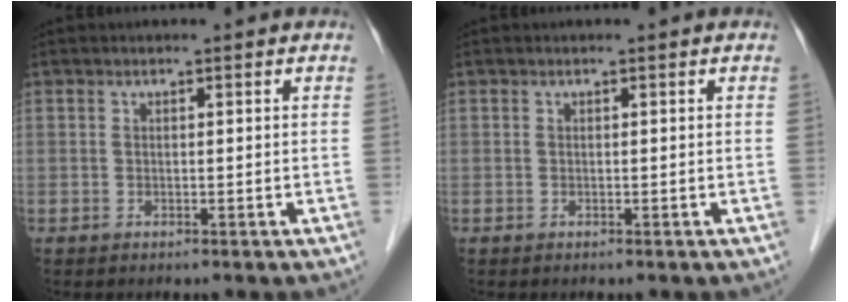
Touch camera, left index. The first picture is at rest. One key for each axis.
{"total": 0.0}